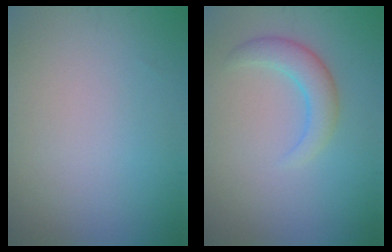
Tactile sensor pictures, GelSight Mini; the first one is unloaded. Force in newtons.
{"total": 2.8, "press": 2.8, "slide": 0.1}